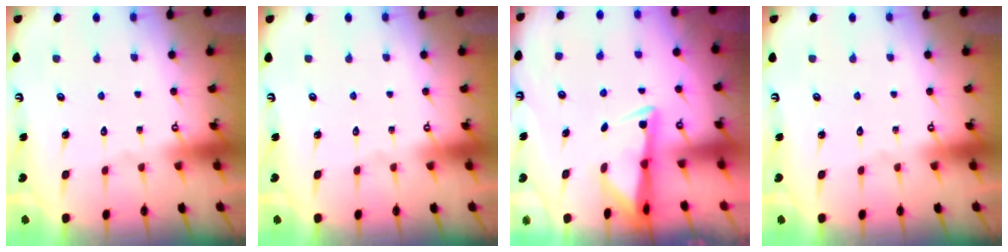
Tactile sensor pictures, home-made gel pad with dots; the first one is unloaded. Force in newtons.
{"total": 0.0}
{"total": 3.0, "press": 2.9, "slide": 0.5}
{"total": 0.0}